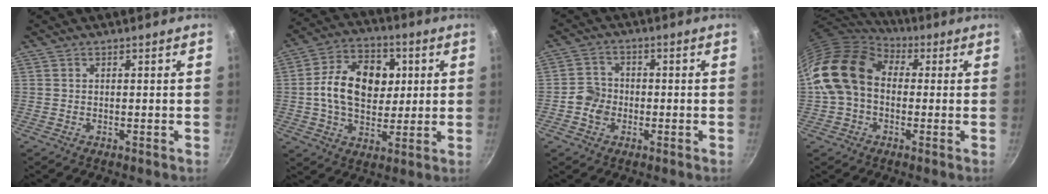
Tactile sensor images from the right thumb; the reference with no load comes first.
{"total": 16.0, "force": [2.1, 11.3, 11.1], "torque": [-0.146, 0.011, 0.024]}
{"total": 4.9, "force": [-1.5, 4.2, 1.9], "torque": [-0.019, 0.018, -0.037]}
{"total": 16.1, "force": [1.2, 12.0, 10.8], "torque": [-0.181, 0.032, 0.008]}